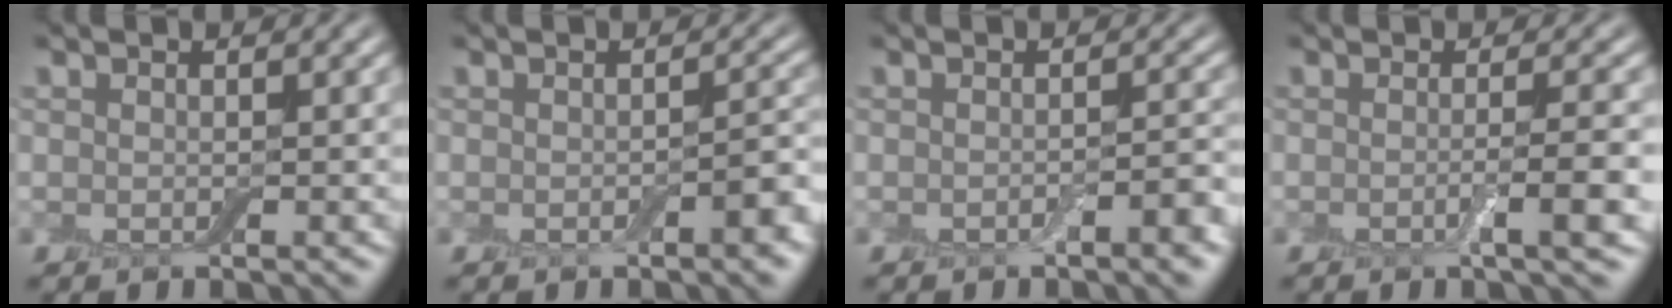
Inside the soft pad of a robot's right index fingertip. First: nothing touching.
{"total": 1.9, "force": [-0.8, 0.5, 1.7], "torque": [-0.023, 0.003, -0.010]}
{"total": 1.7, "force": [-0.9, 0.4, 1.4], "torque": [-0.021, 0.003, -0.015]}
{"total": 3.1, "force": [-0.8, 0.5, 3.0], "torque": [-0.044, 0.000, -0.019]}